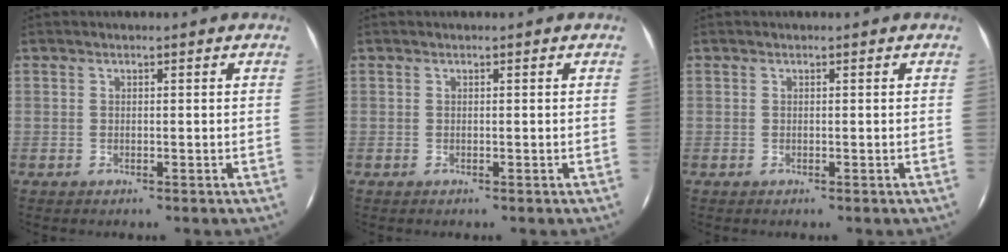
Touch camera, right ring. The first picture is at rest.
{"total": 0.0}
{"total": 0.0}